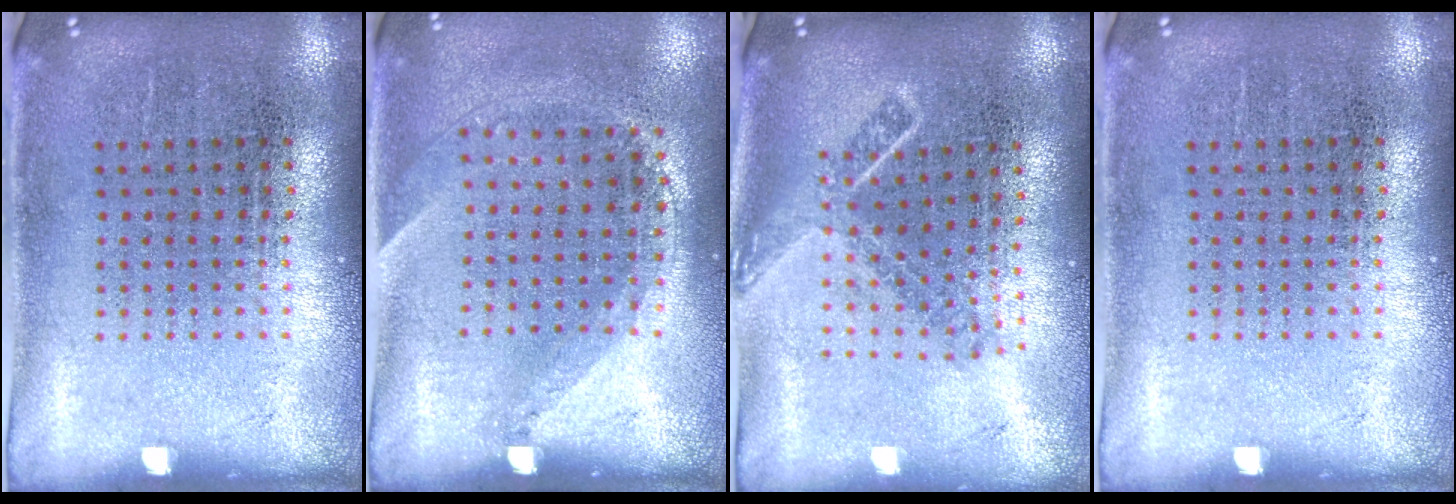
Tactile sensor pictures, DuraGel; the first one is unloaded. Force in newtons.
{"total": 1.4, "press": 1.0, "slide": 1.0}
{"total": 1.8, "press": 1.3, "slide": 1.2}
{"total": 0.0}